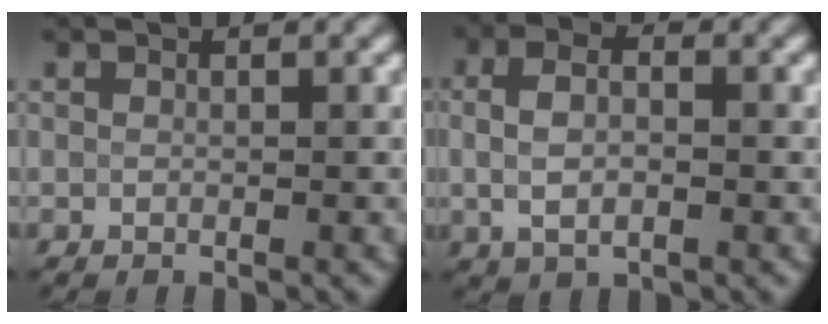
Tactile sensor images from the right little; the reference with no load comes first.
{"total": 3.7, "force": [0.1, 2.1, 3.1], "torque": [-0.060, 0.004, 0.000]}